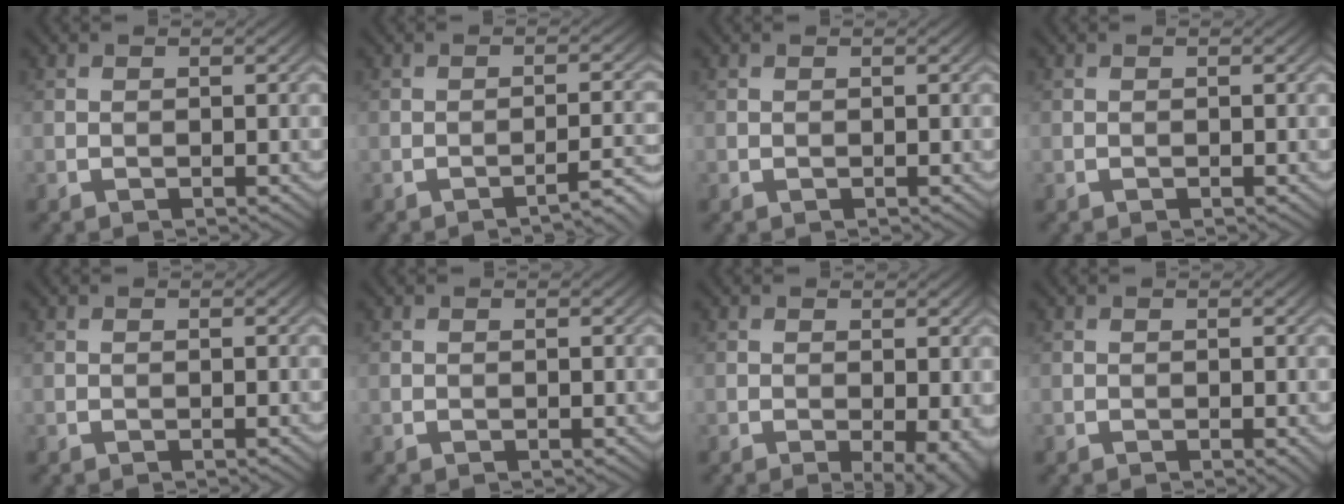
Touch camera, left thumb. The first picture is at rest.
{"total": 2.8, "force": [-2.5, -0.5, 1.1], "torque": [-0.015, 0.011, -0.033]}
{"total": 0.0}
{"total": 0.0}
{"total": 0.0}
{"total": 0.0}
{"total": 3.8, "force": [-0.3, 1.6, 3.4], "torque": [-0.045, -0.001, -0.005]}
{"total": 0.5, "force": [-0.1, 0.2, 0.5], "torque": [-0.004, -0.001, -0.001]}